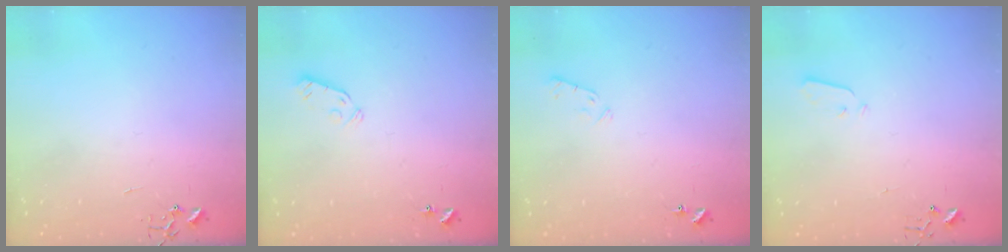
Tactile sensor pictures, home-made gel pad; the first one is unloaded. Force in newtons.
{"total": 3.9, "press": 3.8, "slide": 0.9}
{"total": 4.5, "press": 4.5, "slide": 0.4}
{"total": 3.0, "press": 3.0, "slide": 0.3}